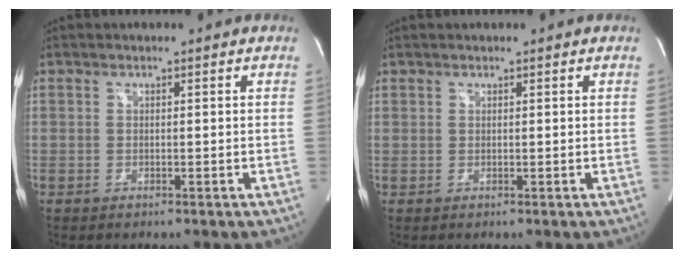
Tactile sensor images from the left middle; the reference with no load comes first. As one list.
[{"total": 0.5, "force": [0.4, 0.3, 0.0], "torque": [-0.003, 0.002, 0.006]}]